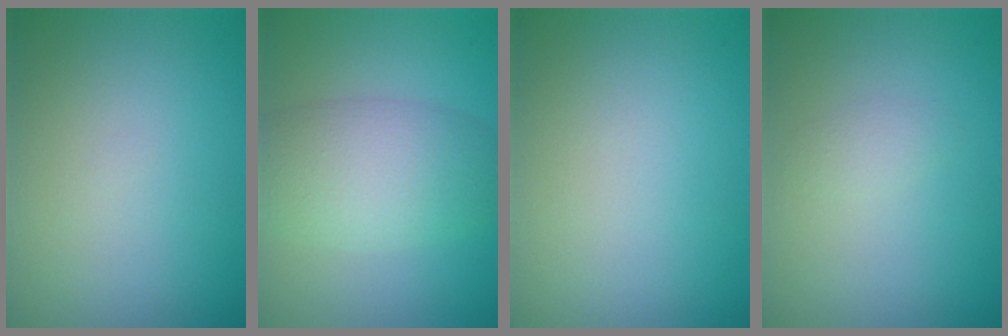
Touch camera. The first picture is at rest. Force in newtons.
{"total": 5.9, "press": 5.8, "slide": 0.3}
{"total": 0.0}
{"total": 0.9, "press": 0.9, "slide": 0.1}